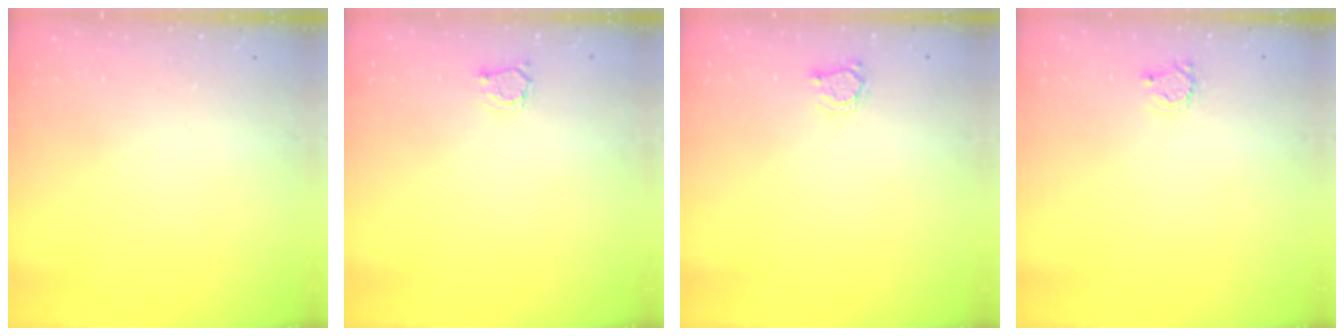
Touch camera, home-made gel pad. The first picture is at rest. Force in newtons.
{"total": 3.3, "press": 3.2, "slide": 0.5}
{"total": 3.3, "press": 3.3, "slide": 0.5}
{"total": 3.5, "press": 3.4, "slide": 0.5}